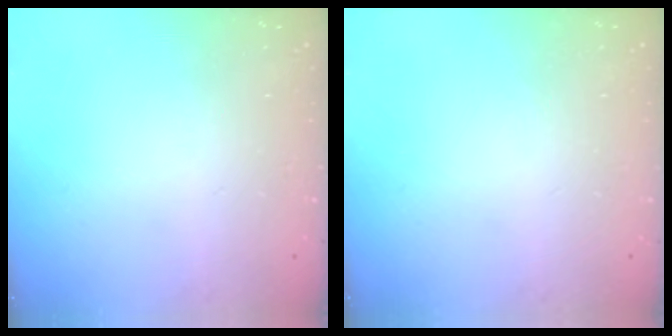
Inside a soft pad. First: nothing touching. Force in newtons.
{"total": 0.0}